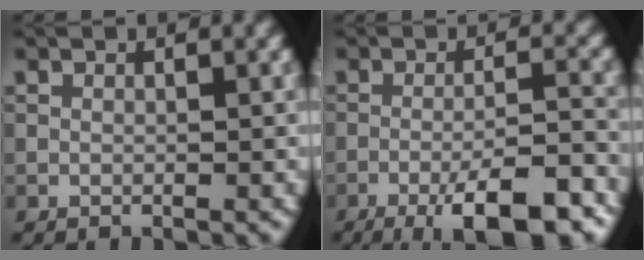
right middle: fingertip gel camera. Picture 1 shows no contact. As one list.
[{"total": 8.8, "force": [-5.1, 1.9, 6.9], "torque": [-0.107, 0.001, -0.078]}]